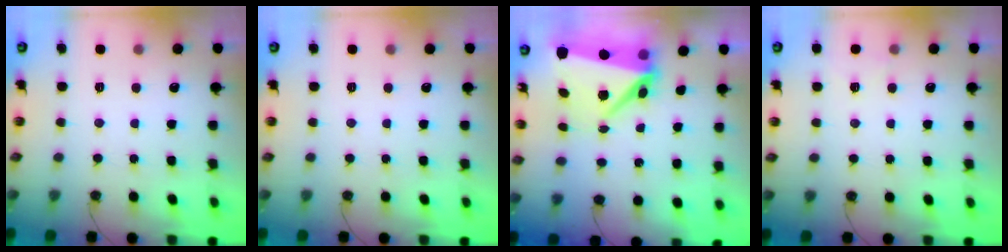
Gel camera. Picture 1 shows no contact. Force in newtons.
{"total": 0.0}
{"total": 9.0, "press": 8.8, "slide": 2.0}
{"total": 3.5, "press": 3.1, "slide": 1.8}